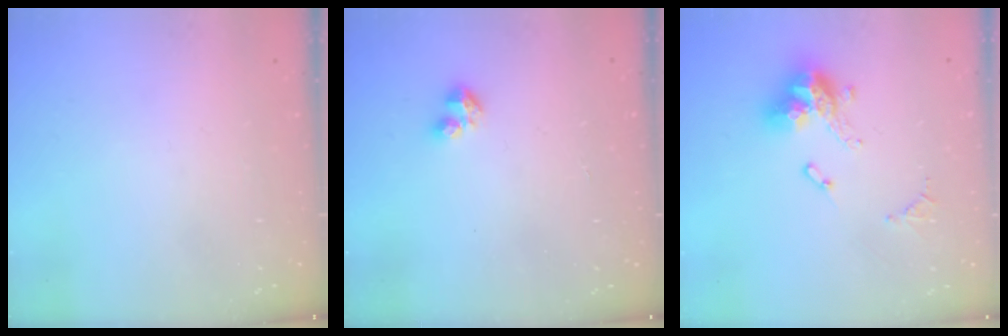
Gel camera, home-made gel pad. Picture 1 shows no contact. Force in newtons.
{"total": 3.3, "press": 3.3, "slide": 0.4}
{"total": 13.9, "press": 13.9, "slide": 1.2}